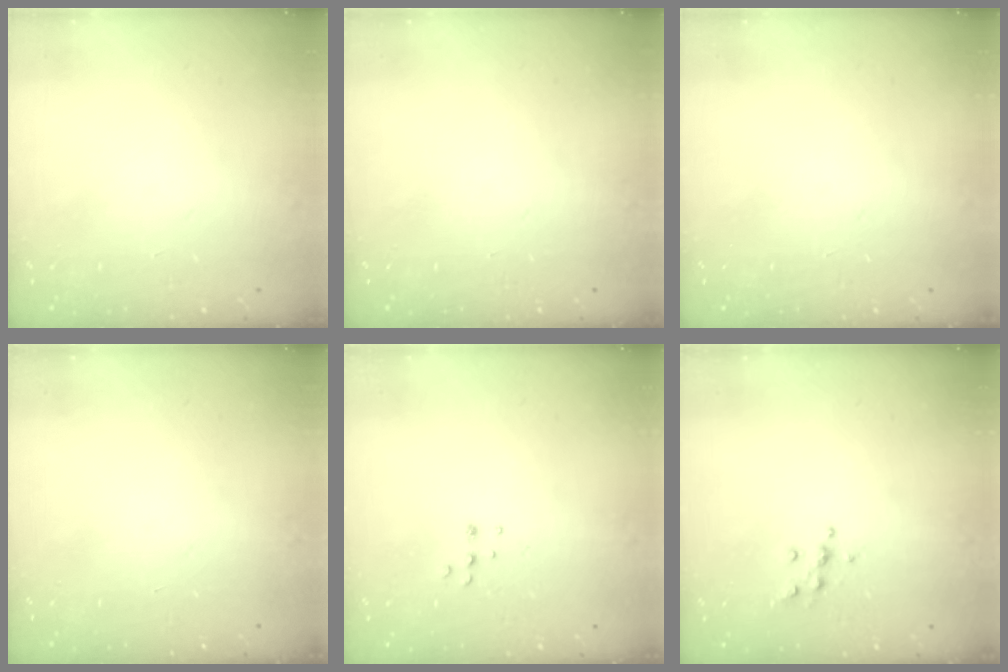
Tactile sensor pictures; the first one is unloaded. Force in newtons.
{"total": 0.6, "press": 0.0, "slide": 0.6}
{"total": 0.0}
{"total": 0.0}
{"total": 4.4, "press": 4.4, "slide": 0.5}
{"total": 6.4, "press": 6.4, "slide": 0.5}